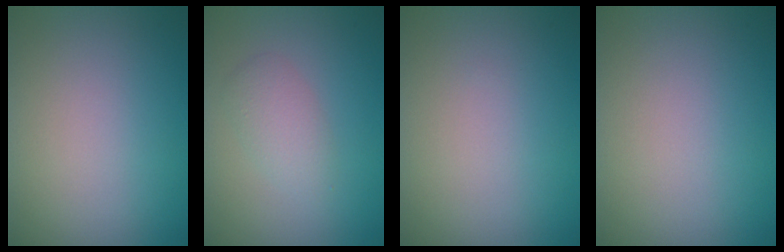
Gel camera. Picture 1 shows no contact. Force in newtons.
{"total": 2.0, "press": 2.0, "slide": 0.0}
{"total": 0.0}
{"total": 0.0}